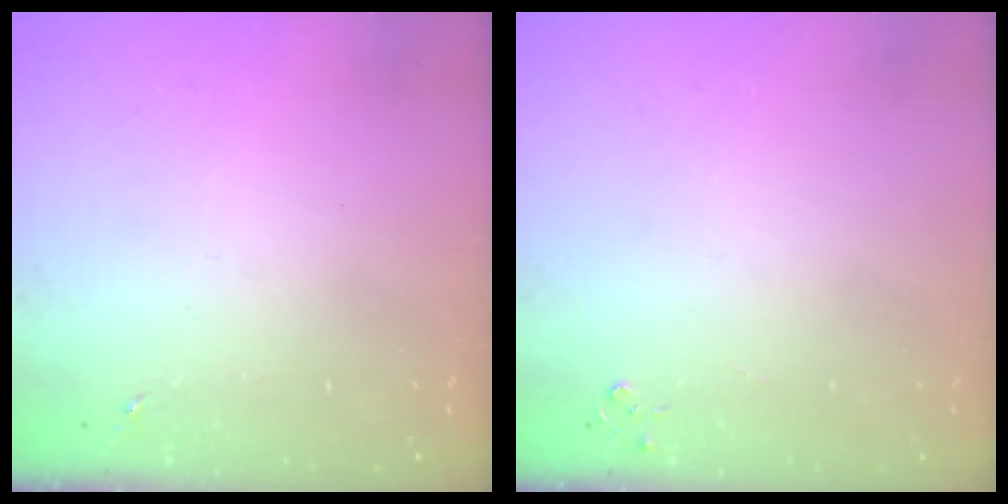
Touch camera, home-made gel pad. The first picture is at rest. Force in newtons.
{"total": 2.8, "press": 2.8, "slide": 0.3}